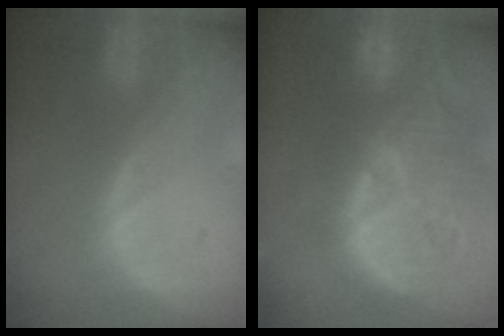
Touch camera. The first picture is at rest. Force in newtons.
{"total": 14.8, "press": 13.2, "slide": 6.8}